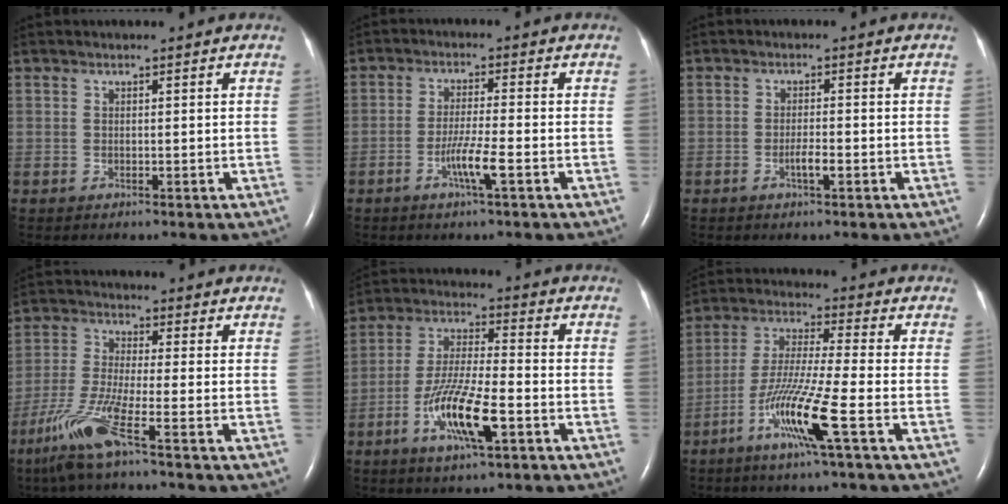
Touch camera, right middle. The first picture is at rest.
{"total": 4.7, "force": [-2.1, -0.4, 4.2], "torque": [-0.083, -0.007, -0.041]}
{"total": 2.1, "force": [-0.9, 0.1, 1.8], "torque": [-0.035, 0.001, -0.017]}
{"total": 8.6, "force": [-5.1, -0.6, 6.9], "torque": [-0.154, -0.023, -0.107]}
{"total": 11.4, "force": [-4.7, 1.8, 10.2], "torque": [-0.204, -0.008, -0.085]}
{"total": 11.2, "force": [-4.9, -1.1, 10.0], "torque": [-0.199, -0.013, -0.099]}